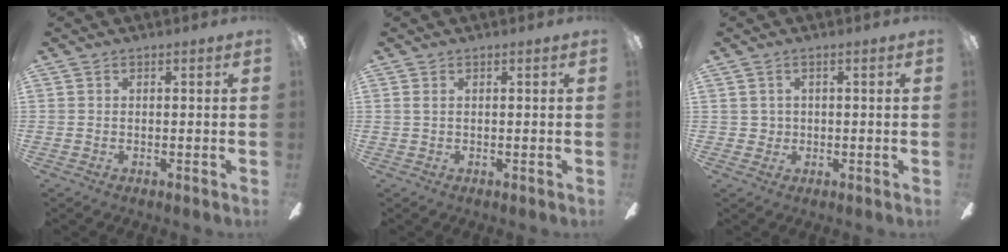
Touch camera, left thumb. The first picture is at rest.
{"total": 0.8, "force": [0.4, 0.3, 0.6], "torque": [-0.014, 0.002, 0.006]}
{"total": 1.7, "force": [0.5, 1.6, 0.1], "torque": [-0.007, 0.004, 0.008]}